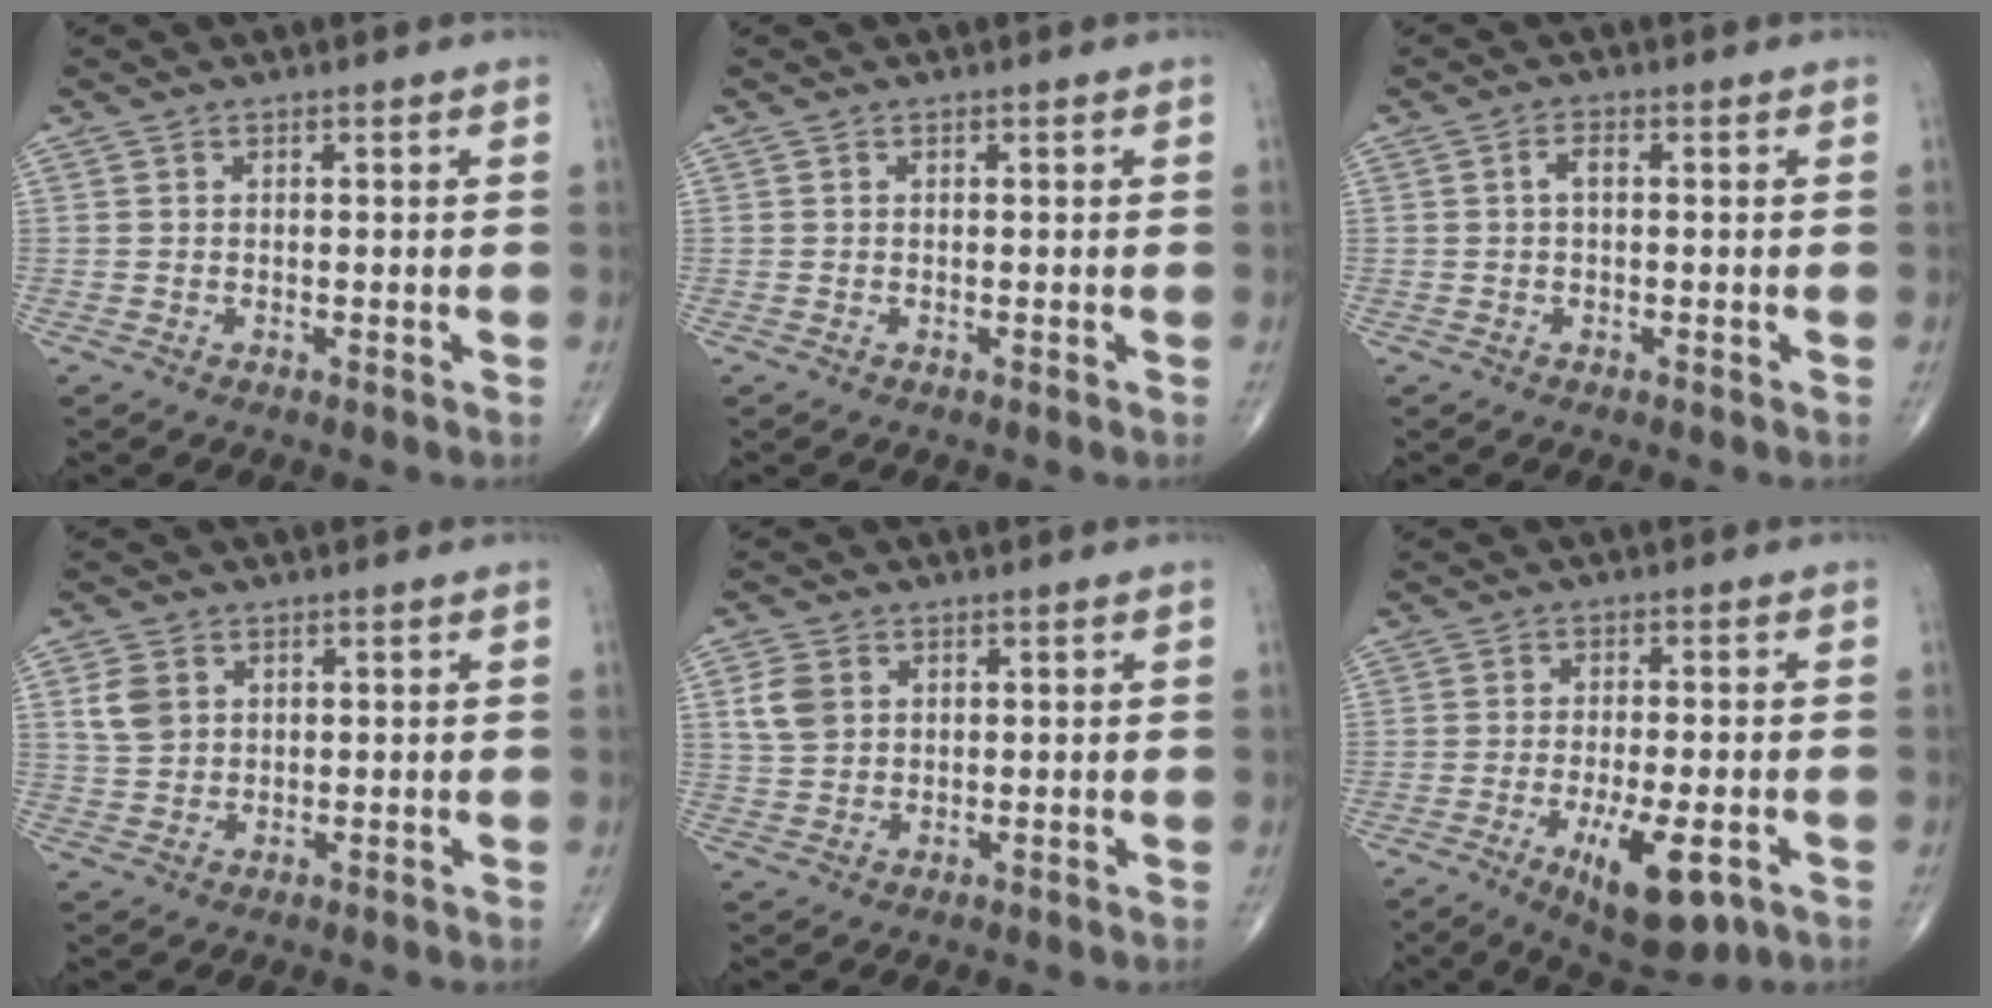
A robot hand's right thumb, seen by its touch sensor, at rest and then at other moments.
{"total": 0.0}
{"total": 1.9, "force": [0.1, 0.8, 1.7], "torque": [-0.030, 0.006, 0.000]}
{"total": 4.6, "force": [1.6, 3.5, 2.5], "torque": [-0.039, -0.002, 0.035]}
{"total": 5.0, "force": [1.6, 3.8, 2.8], "torque": [-0.048, 0.000, 0.032]}
{"total": 11.0, "force": [-4.4, 3.9, 9.3], "torque": [-0.139, -0.001, -0.059]}